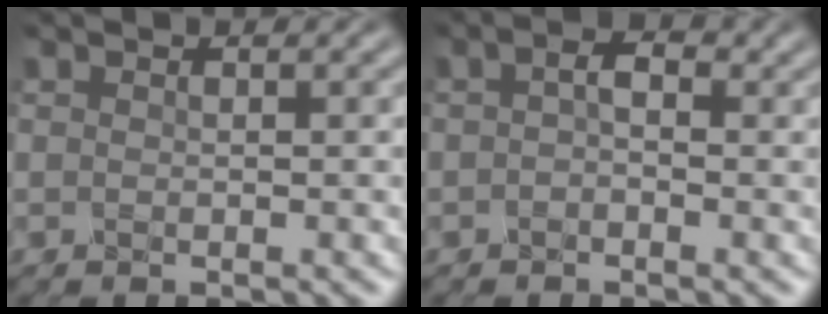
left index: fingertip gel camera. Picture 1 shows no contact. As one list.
[{"total": 2.2, "force": [0.0, 1.3, 1.7], "torque": [-0.027, 0.009, -0.008]}]